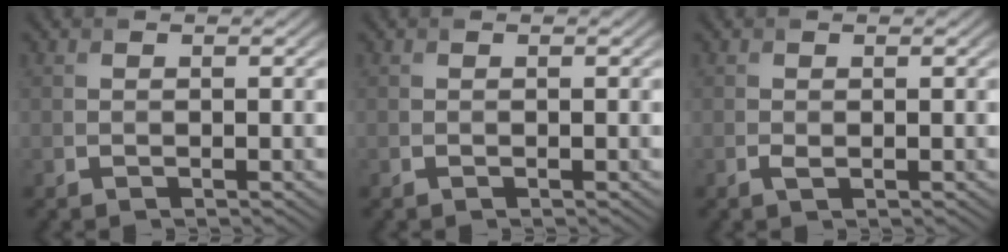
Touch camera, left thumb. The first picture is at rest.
{"total": 0.0}
{"total": 0.7, "force": [-0.2, 0.3, 0.6], "torque": [-0.014, -0.005, -0.003]}